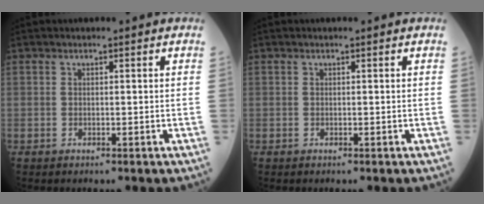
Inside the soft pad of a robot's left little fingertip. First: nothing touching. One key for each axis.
{"total": 0.0}